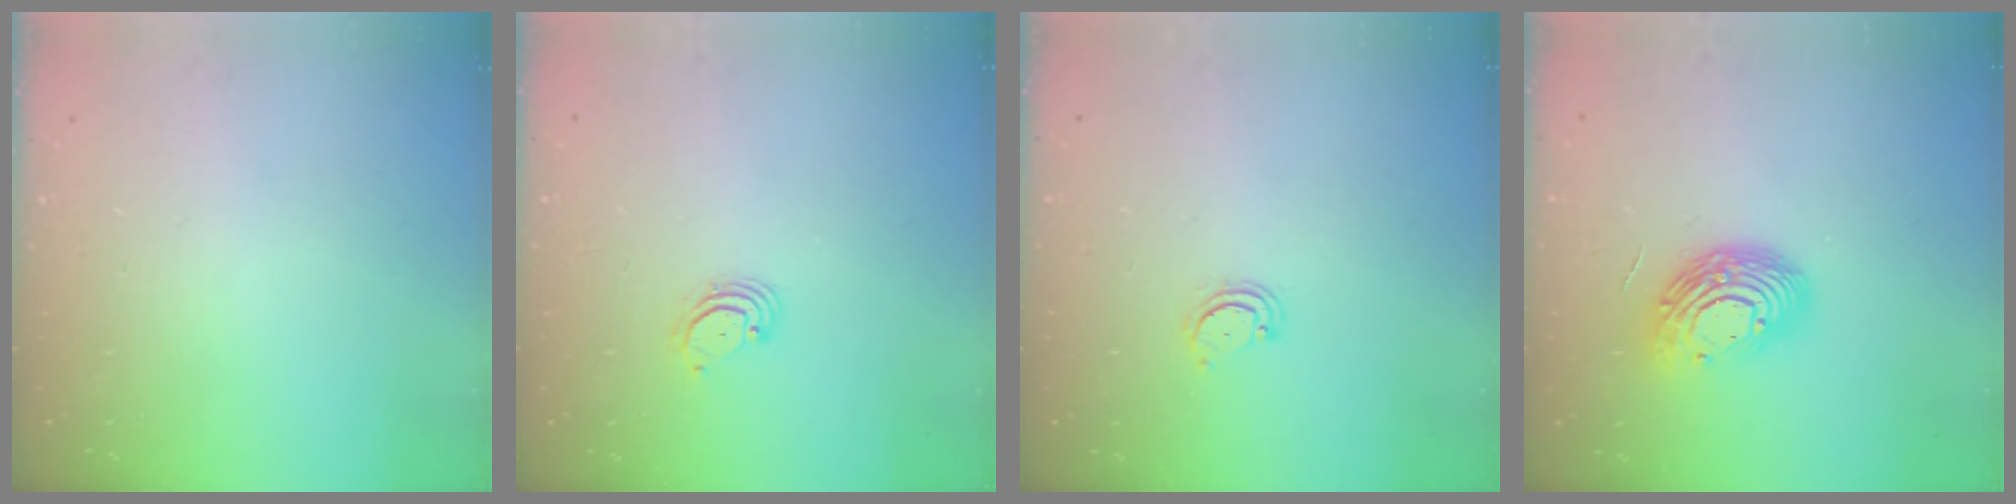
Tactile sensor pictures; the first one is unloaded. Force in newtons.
{"total": 3.0, "press": 3.0, "slide": 0.3}
{"total": 3.2, "press": 3.2, "slide": 0.3}
{"total": 14.2, "press": 14.2, "slide": 1.1}